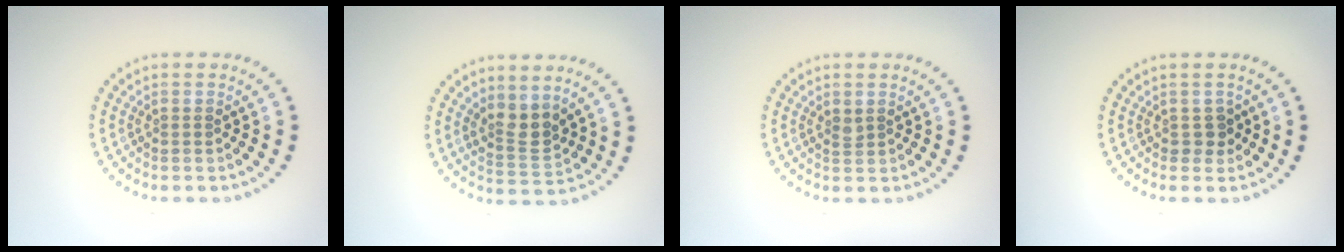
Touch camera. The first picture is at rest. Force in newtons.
{"total": 2.4, "press": 2.0, "slide": 1.4}
{"total": 0.7, "press": 0.6, "slide": 0.5}
{"total": 1.3, "press": 1.1, "slide": 0.7}